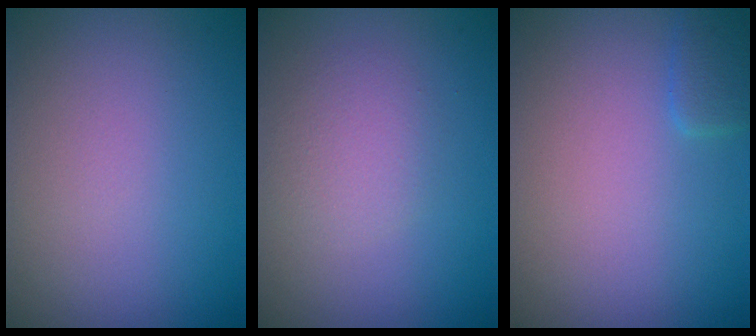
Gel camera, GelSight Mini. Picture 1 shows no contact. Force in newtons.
{"total": 2.0, "press": 2.0, "slide": 0.2}
{"total": 1.4, "press": 1.4, "slide": 0.1}